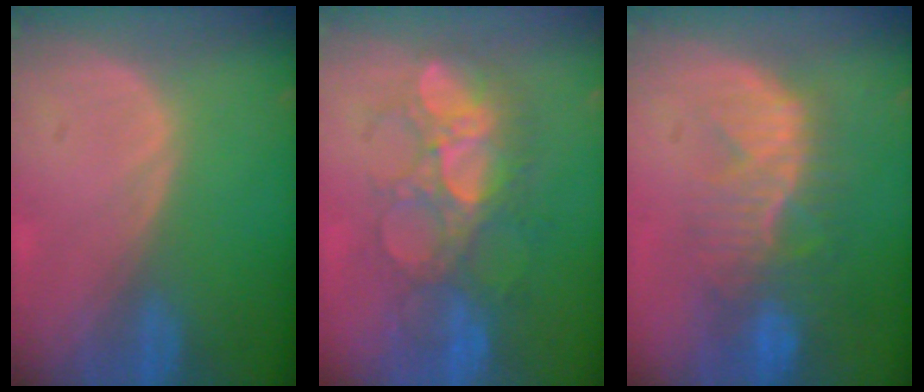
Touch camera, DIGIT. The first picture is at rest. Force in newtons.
{"total": 9.0, "press": 8.8, "slide": 1.7}
{"total": 10.1, "press": 8.6, "slide": 5.2}